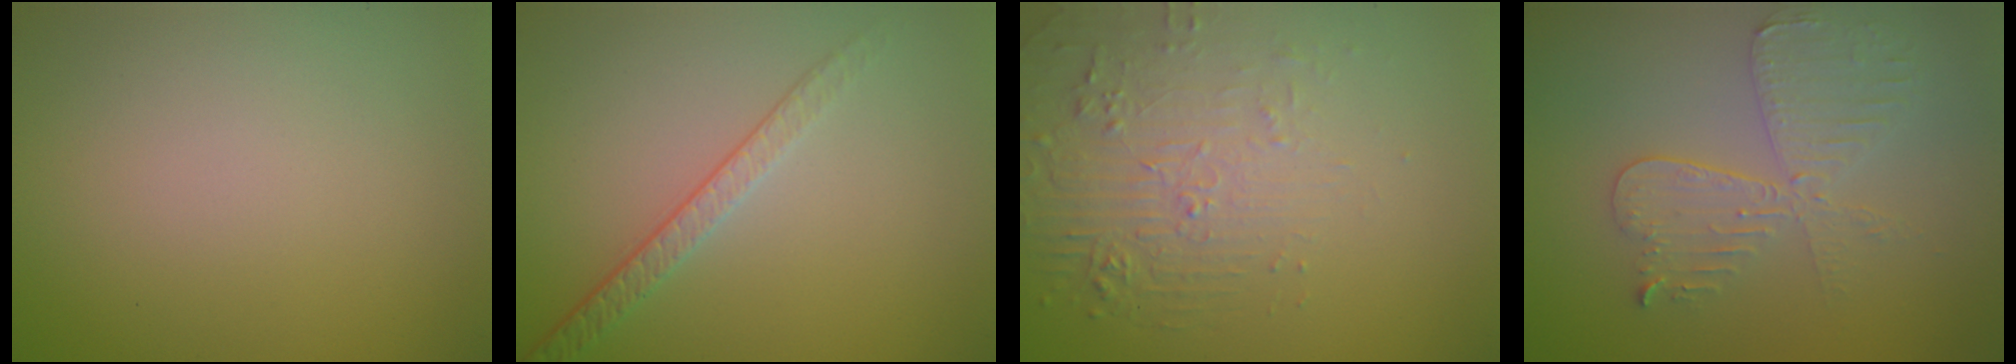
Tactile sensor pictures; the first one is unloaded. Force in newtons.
{"total": 2.1, "press": 1.6, "slide": 1.4}
{"total": 2.1, "press": 1.5, "slide": 1.5}
{"total": 4.3, "press": 3.8, "slide": 2.2}